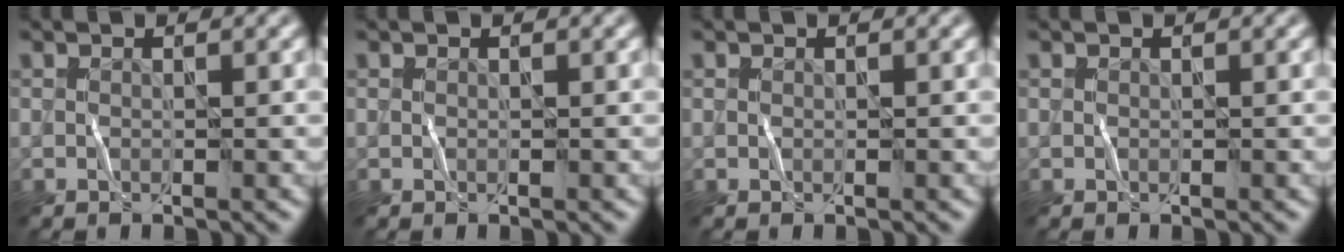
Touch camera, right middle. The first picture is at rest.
{"total": 0.0}
{"total": 0.0}
{"total": 0.0}